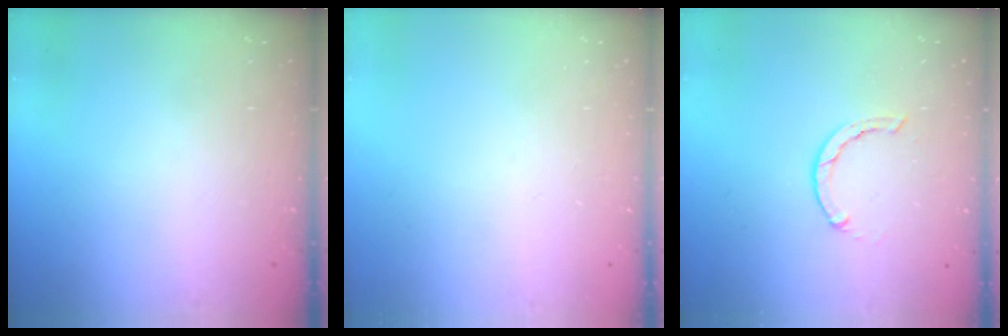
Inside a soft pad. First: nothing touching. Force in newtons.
{"total": 0.0}
{"total": 2.1, "press": 2.1, "slide": 0.3}